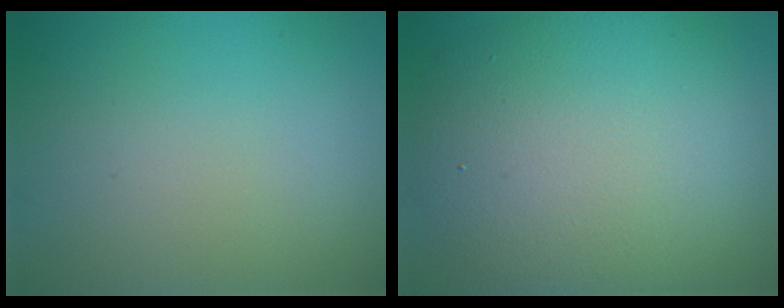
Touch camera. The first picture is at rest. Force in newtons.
{"total": 10.5, "press": 10.5, "slide": 0.5}